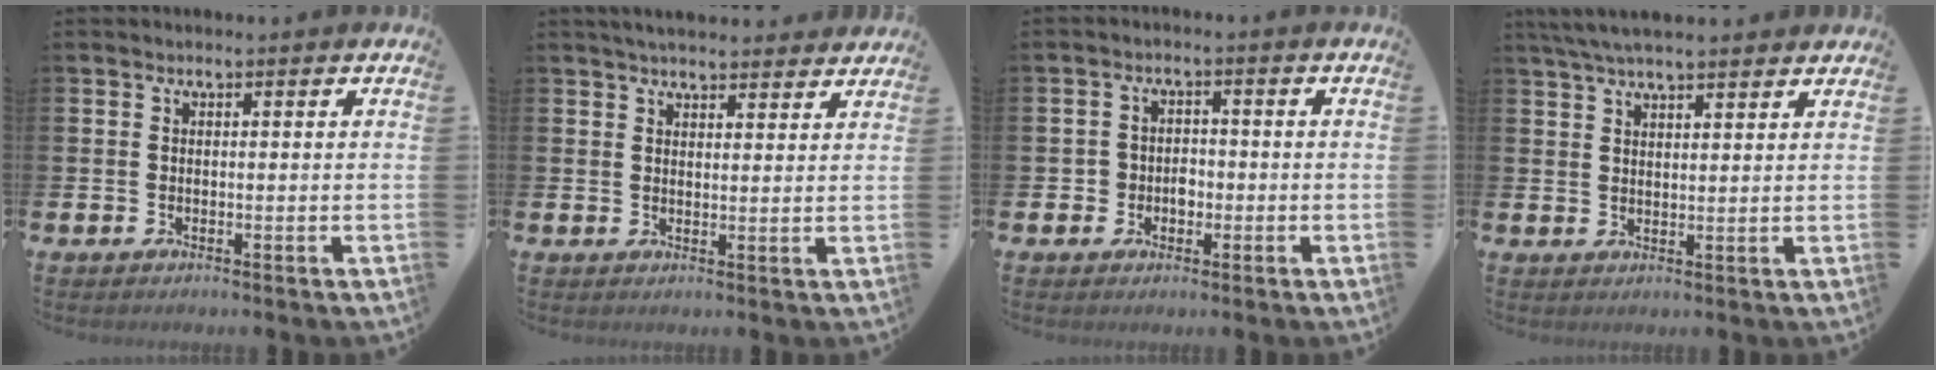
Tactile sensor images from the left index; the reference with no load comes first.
{"total": 3.8, "force": [3.7, 0.6, 0.6], "torque": [-0.015, -0.013, 0.067]}
{"total": 2.6, "force": [-0.8, 2.4, 0.7], "torque": [-0.010, 0.001, -0.024]}
{"total": 5.2, "force": [4.7, 0.8, 2.0], "torque": [-0.045, -0.009, 0.087]}